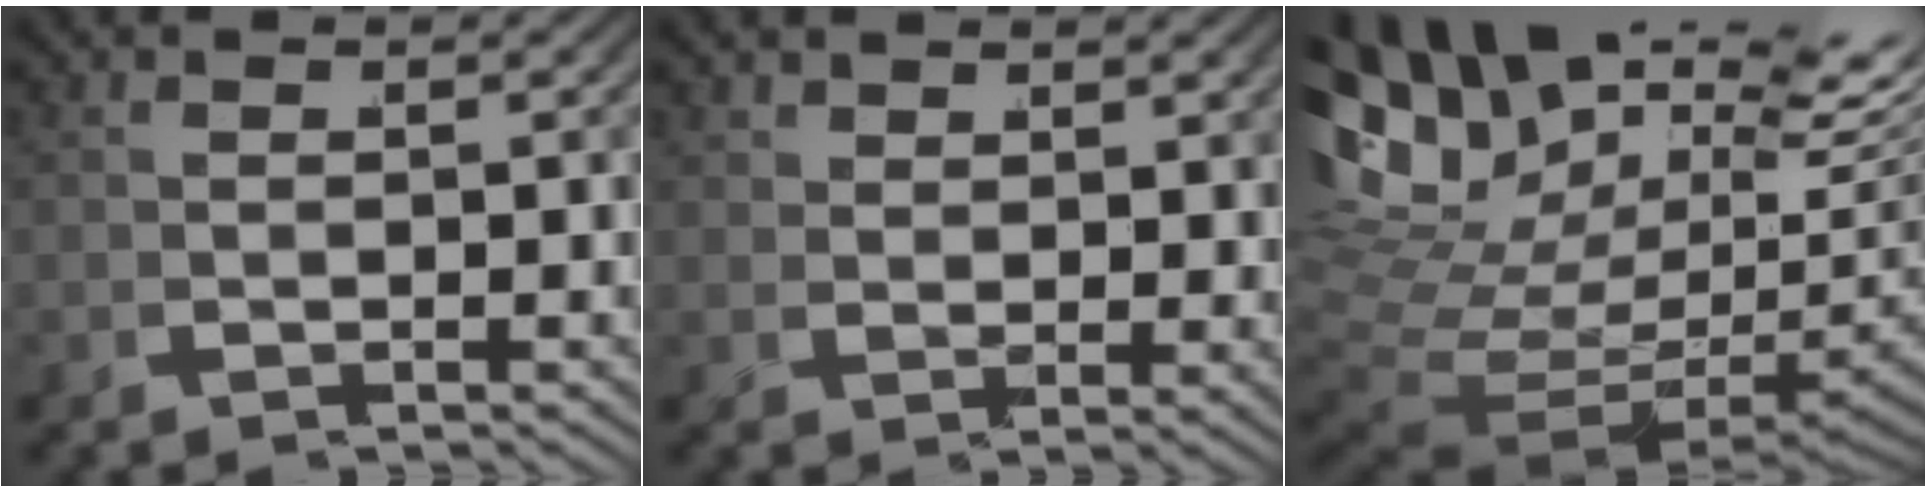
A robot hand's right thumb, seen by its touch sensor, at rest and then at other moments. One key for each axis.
{"total": 2.4, "fx": 2.3, "fy": 0.5, "fz": 0.2, "tx": 0.001, "ty": -0.007, "tz": 0.045}
{"total": 18.0, "fx": 1.9, "fy": 12.8, "fz": 12.5, "tx": -0.238, "ty": -0.018, "tz": 0.028}